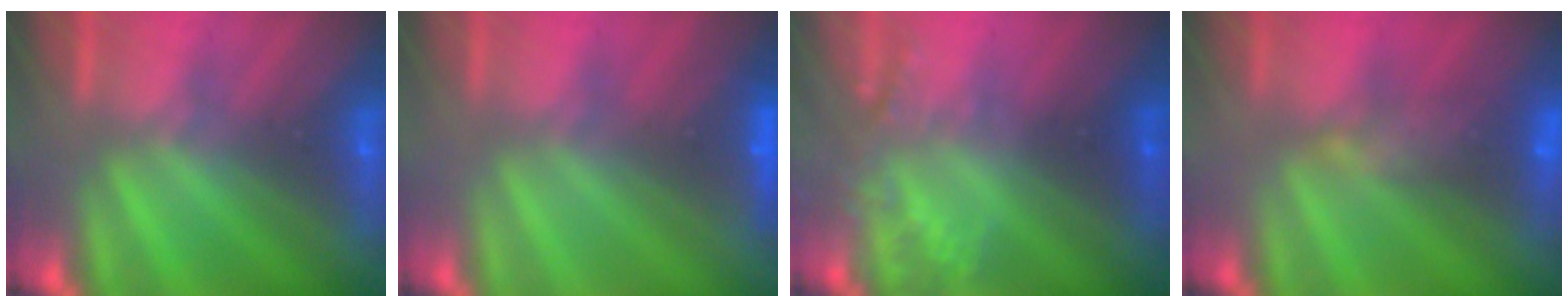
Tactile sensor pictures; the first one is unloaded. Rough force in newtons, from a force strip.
{"total": 2.4}
{"total": 1.9}
{"total": 8.3}